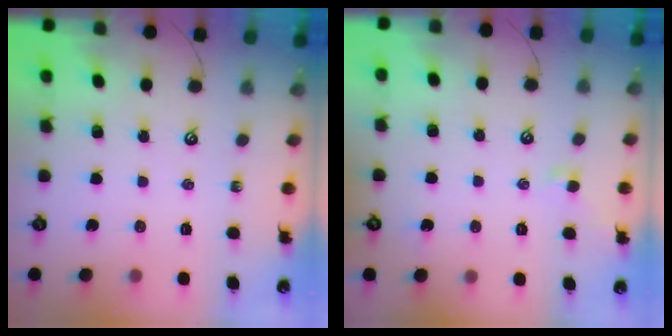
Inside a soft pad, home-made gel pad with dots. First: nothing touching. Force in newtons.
{"total": 1.1, "press": 1.1, "slide": 0.4}